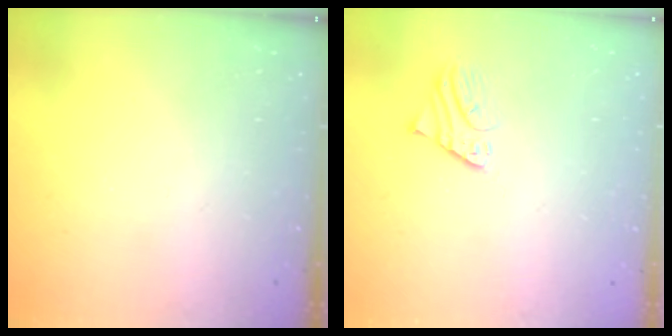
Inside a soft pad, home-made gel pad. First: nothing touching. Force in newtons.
{"total": 1.9, "press": 1.9, "slide": 0.1}